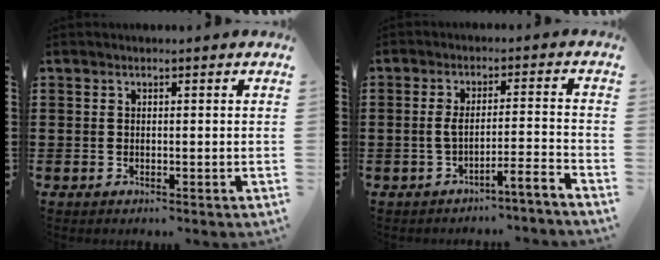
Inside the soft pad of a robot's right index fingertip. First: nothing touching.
{"total": 4.2, "force": [-3.1, -0.6, 2.8], "torque": [-0.053, -0.009, -0.065]}